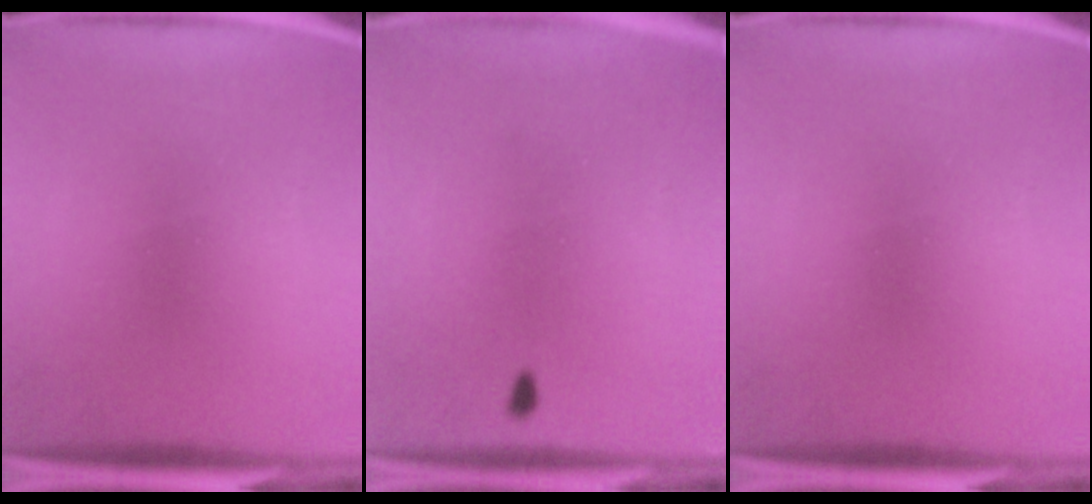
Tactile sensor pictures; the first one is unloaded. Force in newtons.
{"total": 0.8}
{"total": 0.0}